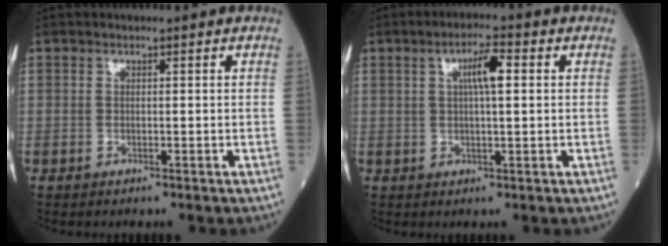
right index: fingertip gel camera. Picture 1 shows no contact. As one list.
[{"total": 4.8, "force": [1.3, 0.7, 4.6], "torque": [-0.081, 0.010, 0.021]}]